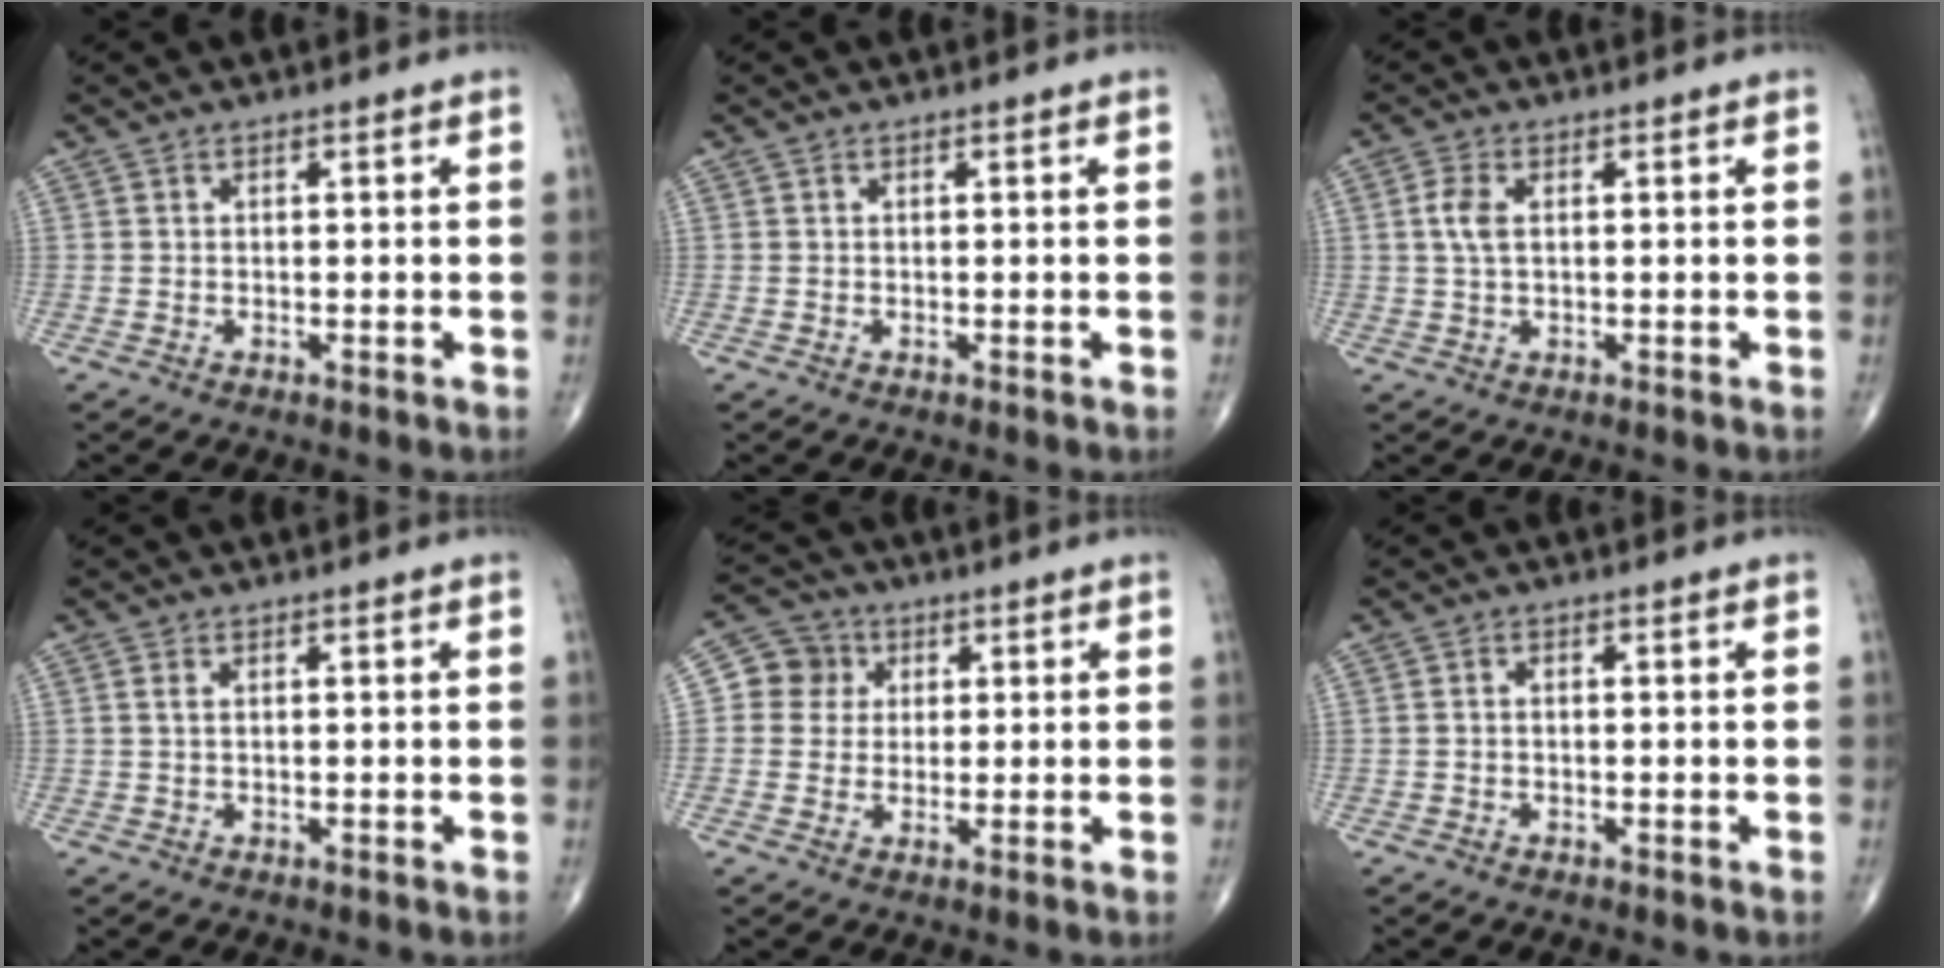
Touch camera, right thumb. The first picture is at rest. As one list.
[{"total": 0.0}, {"total": 3.9, "force": [0.7, 2.0, 3.2], "torque": [-0.080, 0.006, 0.013]}, {"total": 1.0, "force": [0.3, 0.4, 0.8], "torque": [-0.021, 0.005, 0.007]}, {"total": 6.2, "force": [1.1, 5.9, 1.2], "torque": [0.011, 0.007, 0.008]}, {"total": 0.7, "force": [-0.2, 0.5, 0.5], "torque": [-0.007, 0.001, -0.008]}]